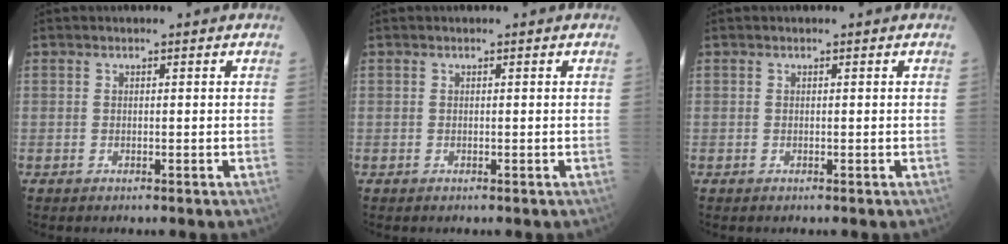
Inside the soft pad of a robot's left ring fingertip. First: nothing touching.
{"total": 0.0}
{"total": 0.0}